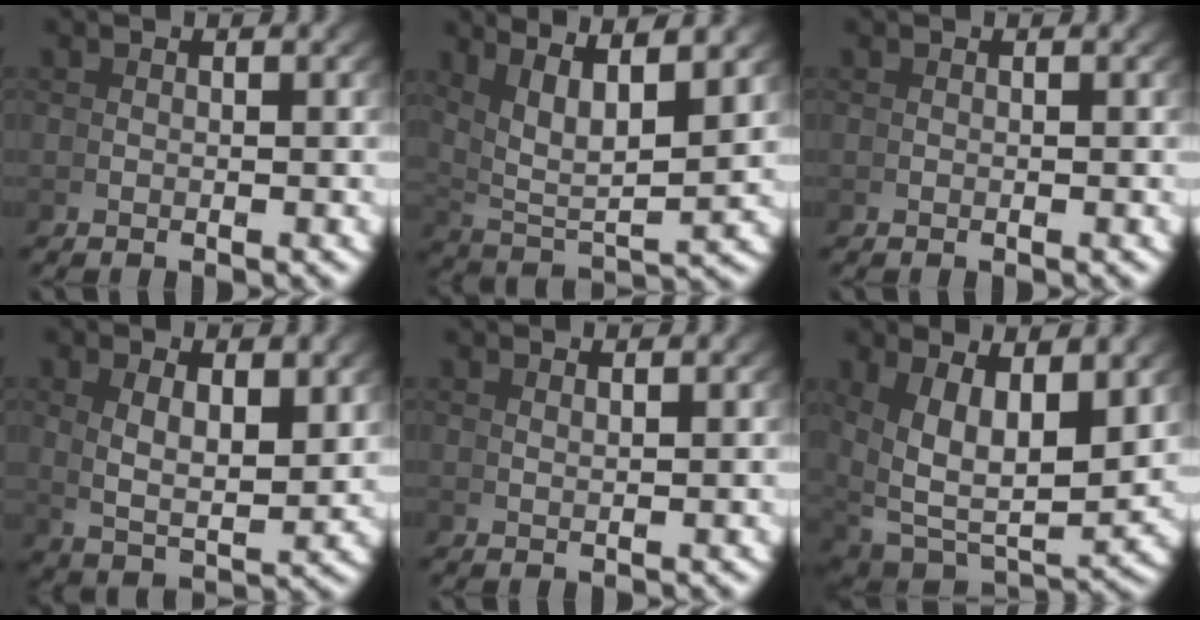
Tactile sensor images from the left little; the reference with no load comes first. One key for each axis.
{"total": 8.0, "fx": 3.5, "fy": 3.8, "fz": 6.1, "tx": -0.122, "ty": -0.013, "tz": 0.071}
{"total": 0.0}
{"total": 5.1, "fx": 1.6, "fy": 2.4, "fz": 4.1, "tx": -0.078, "ty": -0.008, "tz": 0.034}
{"total": 1.7, "fx": 1.3, "fy": -1.2, "fz": 0.0, "tx": 0.006, "ty": 0.002, "tz": 0.028}
{"total": 9.5, "fx": 0.6, "fy": 5.7, "fz": 7.6, "tx": -0.158, "ty": -0.041, "tz": 0.032}